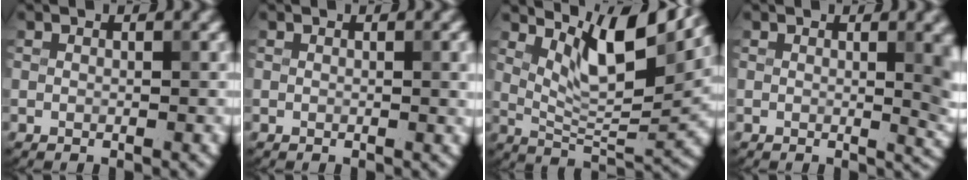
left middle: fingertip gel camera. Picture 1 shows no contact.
{"total": 1.4, "force": [0.2, 0.4, 1.3], "torque": [-0.016, 0.001, 0.000]}
{"total": 8.4, "force": [4.9, 2.1, 6.6], "torque": [-0.110, -0.005, 0.087]}
{"total": 4.7, "force": [0.5, 1.7, 4.4], "torque": [-0.034, 0.001, 0.005]}